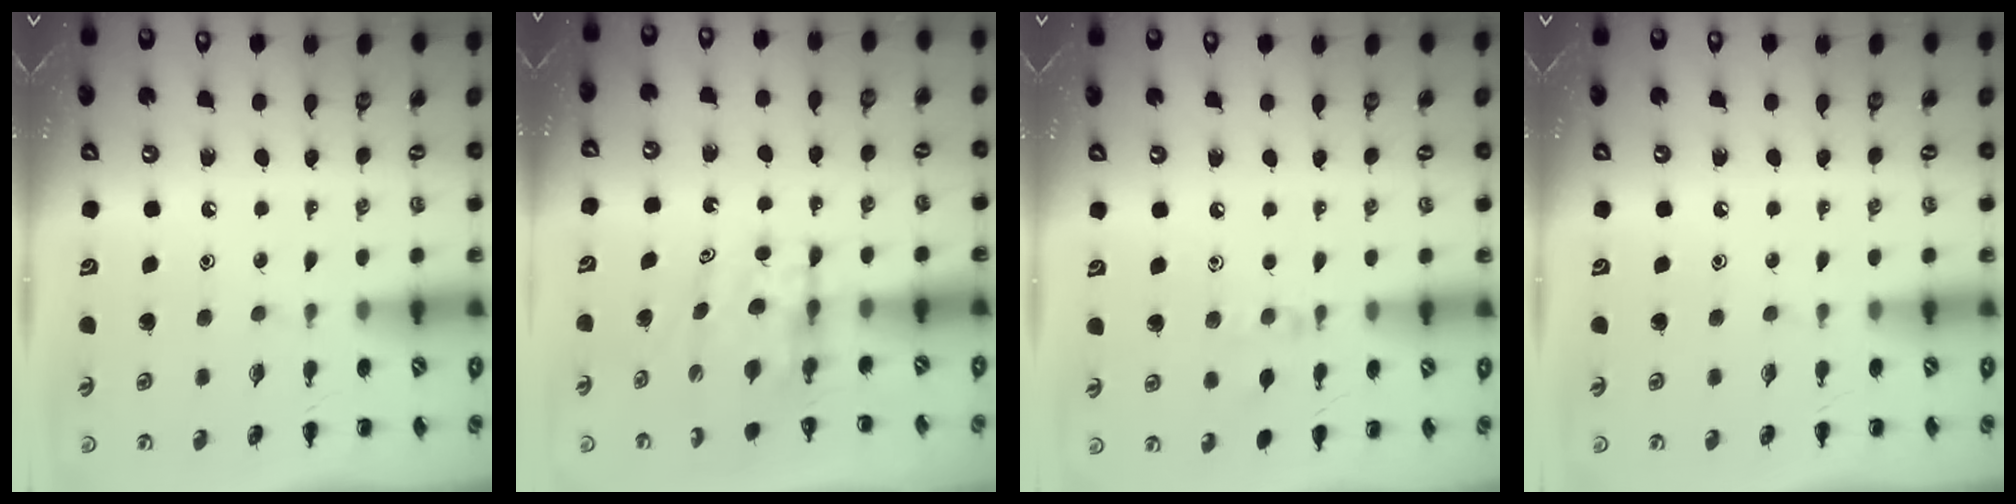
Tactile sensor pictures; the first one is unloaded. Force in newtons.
{"total": 5.2, "press": 5.2, "slide": 0.3}
{"total": 6.0, "press": 5.7, "slide": 1.9}
{"total": 0.0}